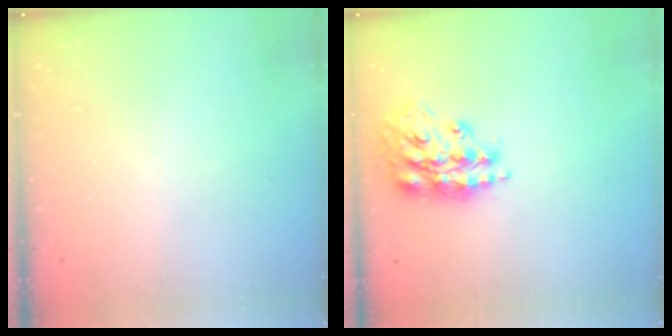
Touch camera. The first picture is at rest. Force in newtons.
{"total": 16.1, "press": 16.0, "slide": 1.6}